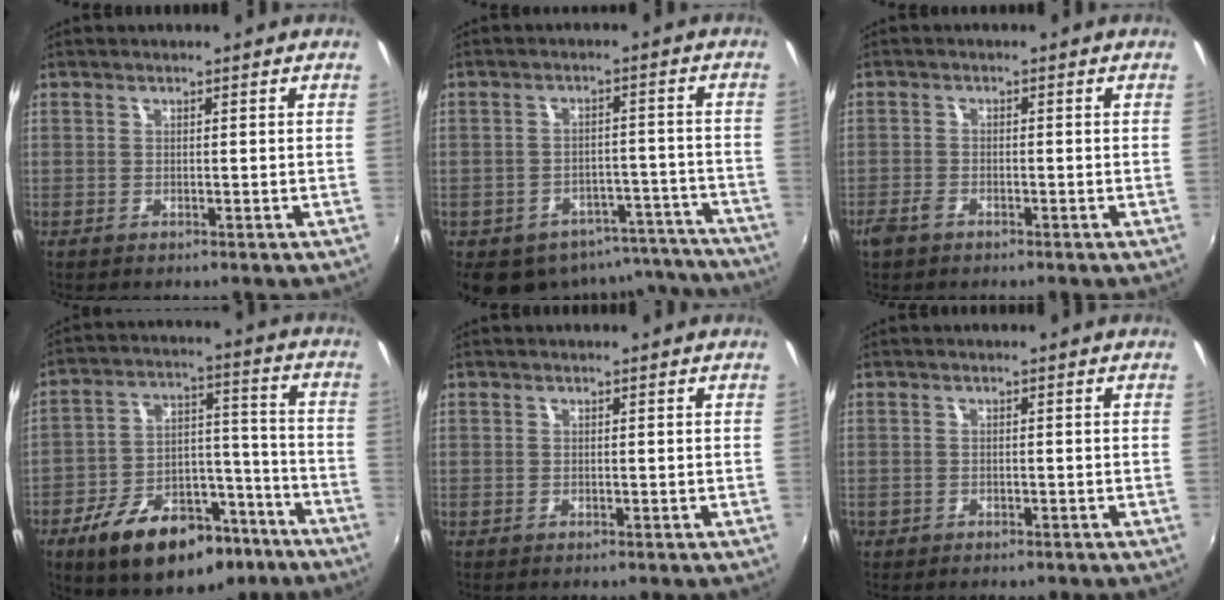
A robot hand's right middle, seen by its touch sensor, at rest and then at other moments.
{"total": 16.0, "force": [-12.8, 8.0, 5.3], "torque": [-0.103, 0.021, -0.141]}
{"total": 2.9, "force": [-2.2, 1.3, 1.4], "torque": [-0.037, -0.005, -0.044]}
{"total": 20.4, "force": [-12.6, 10.7, 11.9], "torque": [-0.213, 0.019, -0.178]}
{"total": 0.0}
{"total": 1.3, "force": [-0.9, 0.9, 0.3], "torque": [-0.011, -0.003, -0.013]}